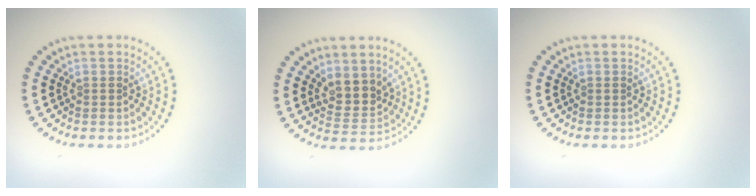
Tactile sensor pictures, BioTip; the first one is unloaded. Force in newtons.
{"total": 3.0, "press": 2.6, "slide": 1.5}
{"total": 0.0}